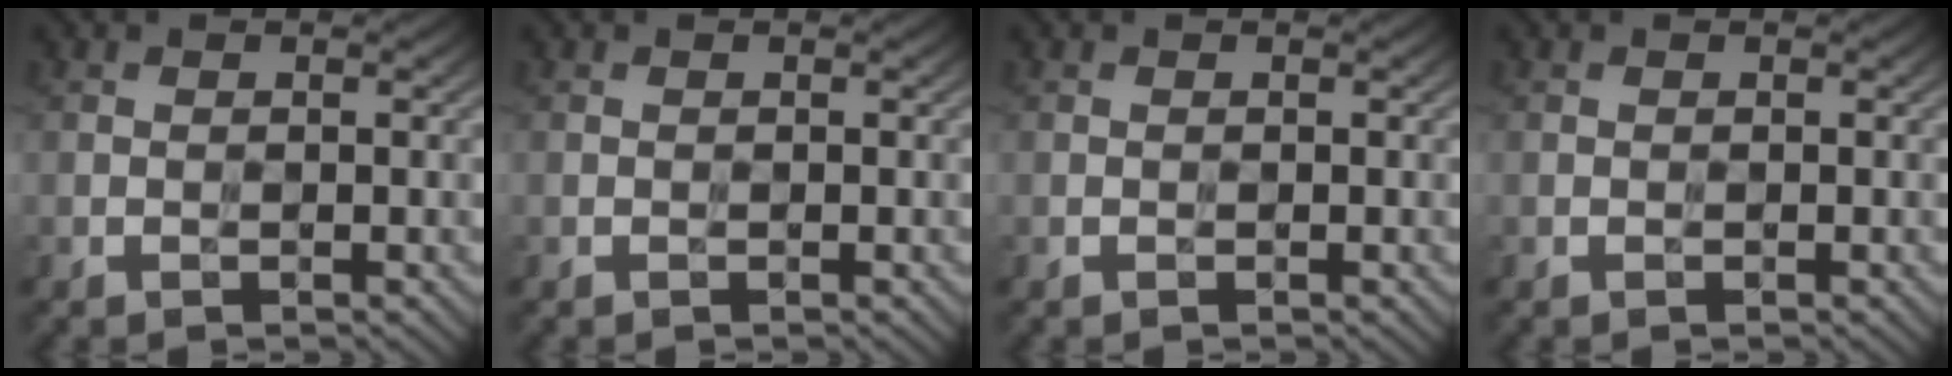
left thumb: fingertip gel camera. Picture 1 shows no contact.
{"total": 0.0}
{"total": 0.0}
{"total": 0.0}